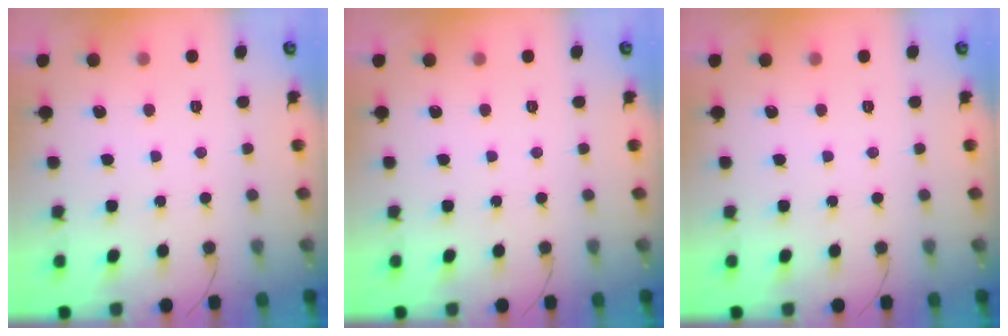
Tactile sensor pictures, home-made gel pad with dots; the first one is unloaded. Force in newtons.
{"total": 0.0}
{"total": 0.0}